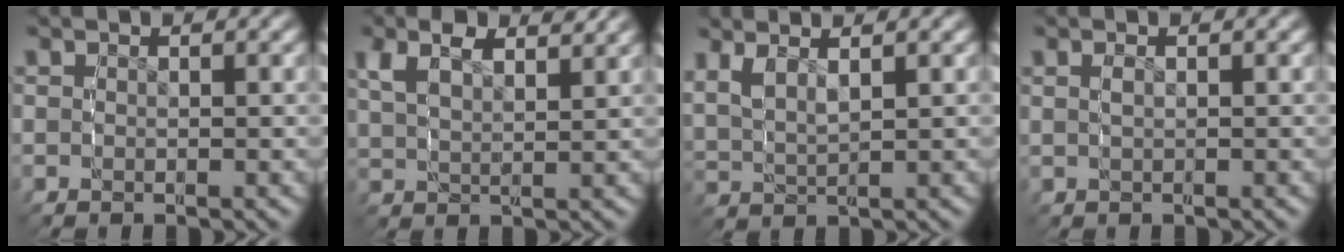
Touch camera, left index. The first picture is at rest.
{"total": 3.6, "force": [2.7, 1.3, 2.0], "torque": [-0.040, 0.002, 0.051]}
{"total": 3.3, "force": [2.2, 1.4, 2.0], "torque": [-0.051, 0.004, 0.044]}
{"total": 0.7, "force": [0.3, -0.3, 0.5], "torque": [-0.009, 0.002, 0.006]}